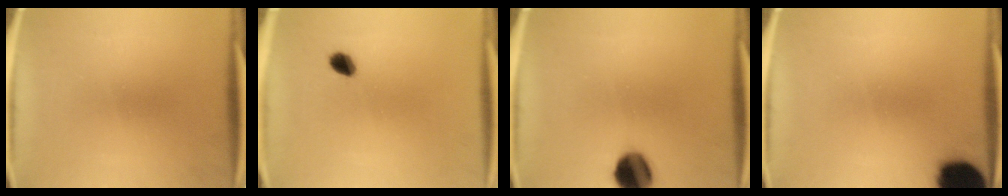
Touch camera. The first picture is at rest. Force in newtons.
{"total": 2.9}
{"total": 9.8}
{"total": 16.8}